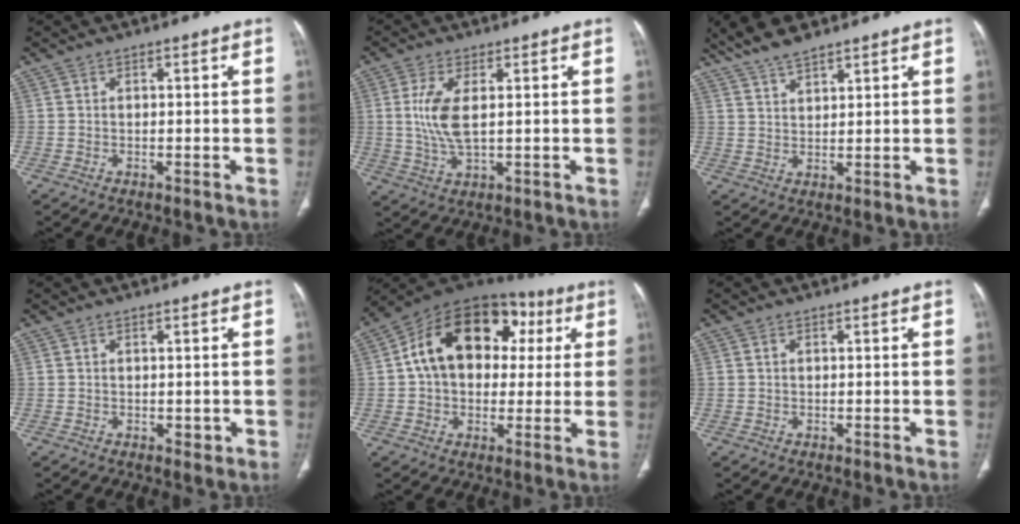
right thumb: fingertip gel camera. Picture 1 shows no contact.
{"total": 7.6, "force": [1.1, 3.1, 6.9], "torque": [-0.158, -0.009, 0.027]}
{"total": 7.0, "force": [5.7, 1.9, 3.5], "torque": [-0.064, -0.013, 0.112]}
{"total": 1.3, "force": [0.2, 0.8, 1.0], "torque": [-0.013, -0.003, 0.007]}
{"total": 20.7, "force": [4.3, 14.3, 14.3], "torque": [-0.197, 0.034, 0.058]}
{"total": 0.6, "force": [0.2, 0.5, 0.3], "torque": [-0.003, 0.002, 0.005]}